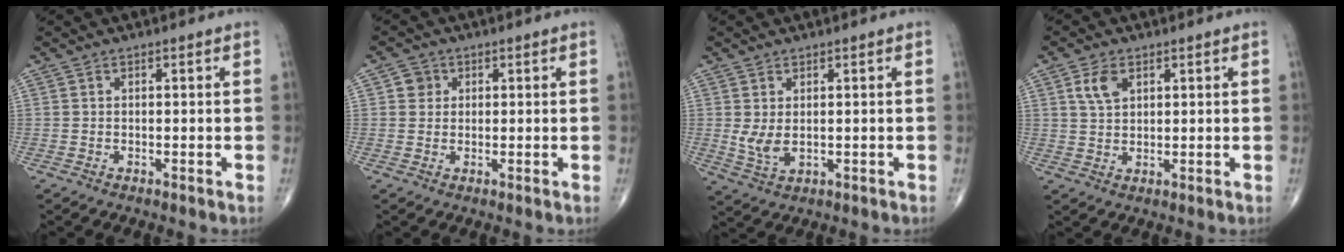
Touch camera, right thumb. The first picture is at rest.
{"total": 2.7, "force": [0.8, 2.5, 0.6], "torque": [0.006, 0.000, 0.007]}
{"total": 3.9, "force": [0.5, 2.0, 3.3], "torque": [-0.066, -0.007, 0.021]}
{"total": 4.6, "force": [2.0, 2.9, 2.9], "torque": [-0.047, -0.006, 0.041]}